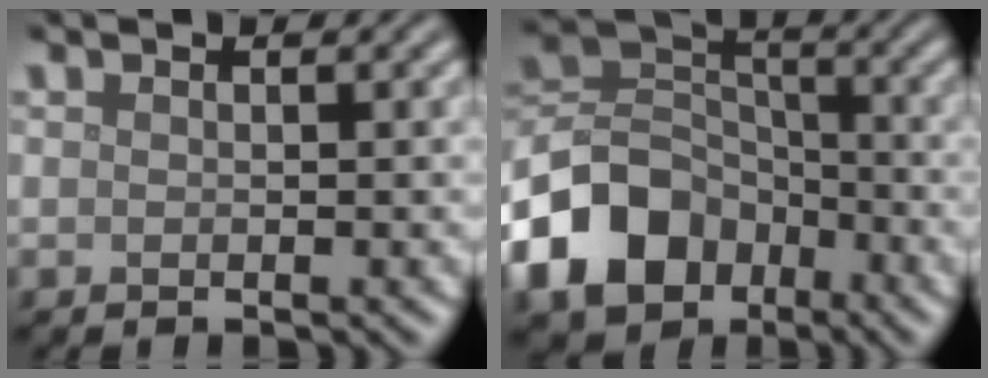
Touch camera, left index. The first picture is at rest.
{"total": 9.7, "force": [-4.9, 6.9, 4.7], "torque": [-0.089, 0.001, -0.107]}